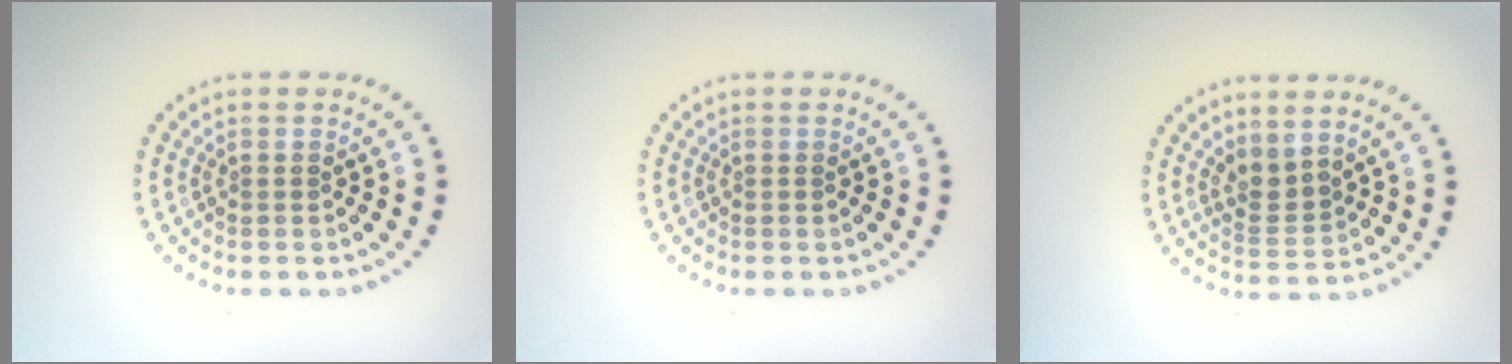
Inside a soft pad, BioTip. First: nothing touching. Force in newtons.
{"total": 0.0}
{"total": 2.3, "press": 1.5, "slide": 1.7}